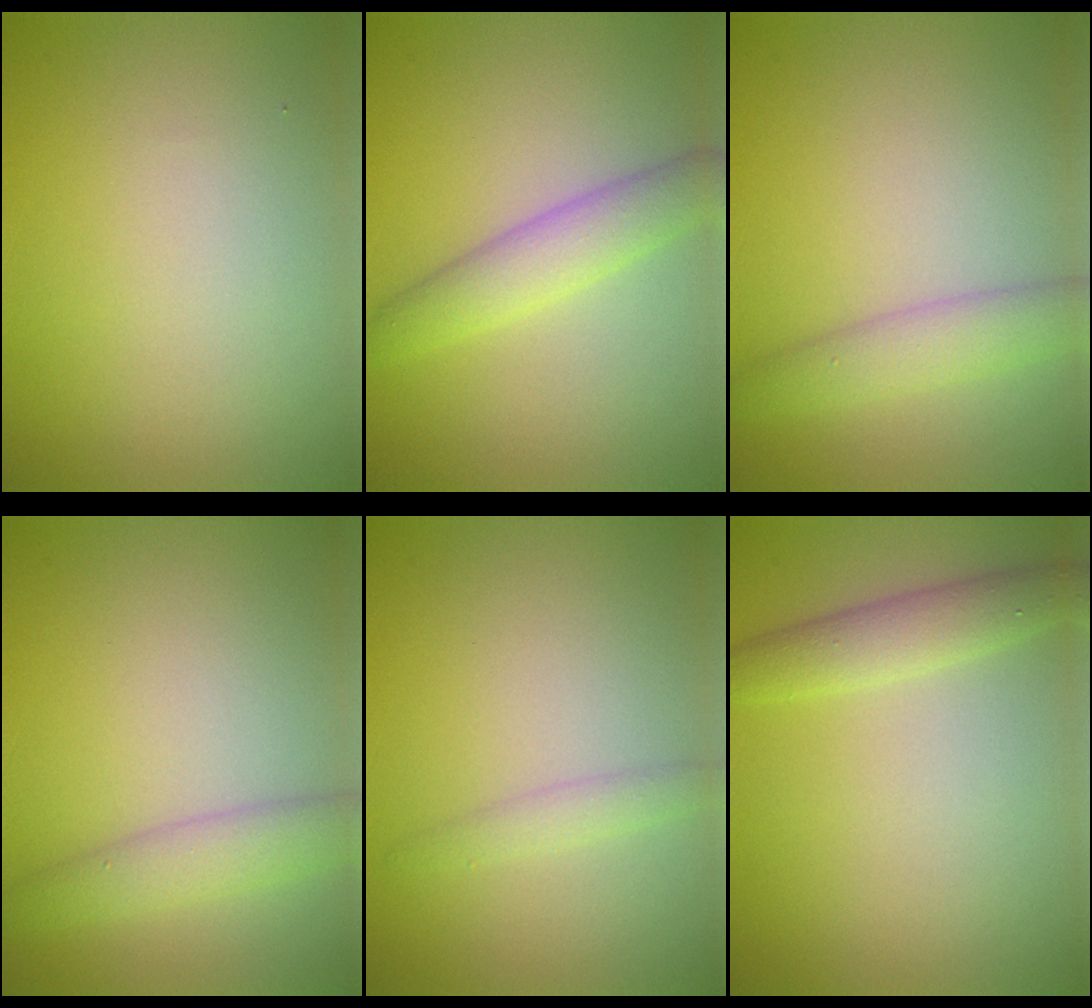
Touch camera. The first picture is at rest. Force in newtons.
{"total": 3.5, "press": 3.5, "slide": 0.1}
{"total": 3.1, "press": 3.1, "slide": 0.1}
{"total": 2.9, "press": 2.9, "slide": 0.1}
{"total": 1.4, "press": 1.4, "slide": 0.0}
{"total": 2.9, "press": 2.9, "slide": 0.2}